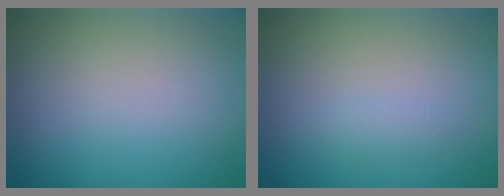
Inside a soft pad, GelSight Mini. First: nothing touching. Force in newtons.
{"total": 0.8, "press": 0.8, "slide": 0.0}